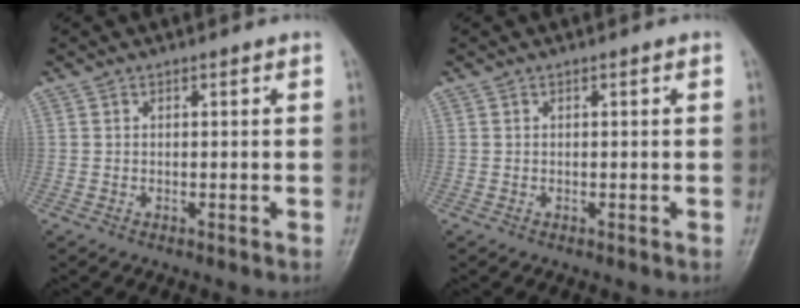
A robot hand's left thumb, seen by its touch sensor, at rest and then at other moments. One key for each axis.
{"total": 0.0}